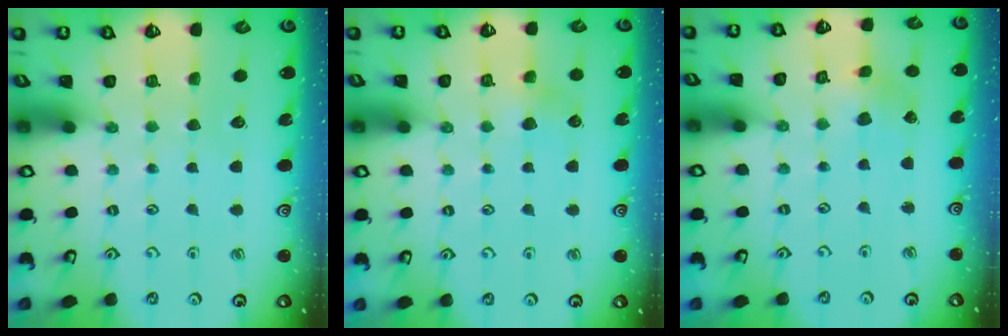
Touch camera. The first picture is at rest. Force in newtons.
{"total": 3.4, "press": 3.4, "slide": 0.4}
{"total": 2.3, "press": 2.2, "slide": 0.3}